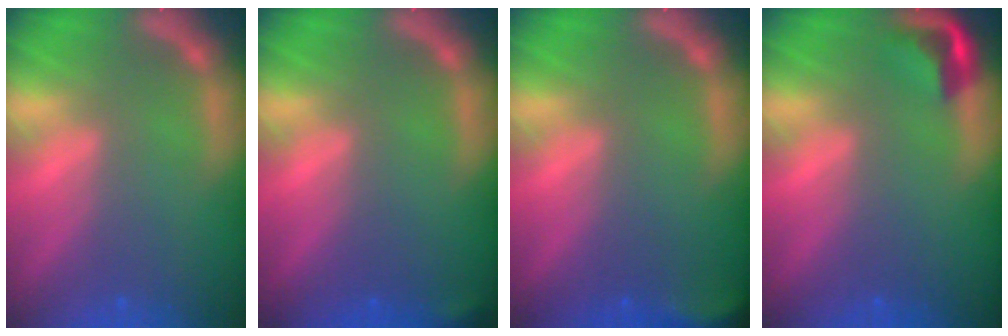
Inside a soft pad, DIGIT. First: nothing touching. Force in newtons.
{"total": 0.9}
{"total": 3.5}
{"total": 2.9}